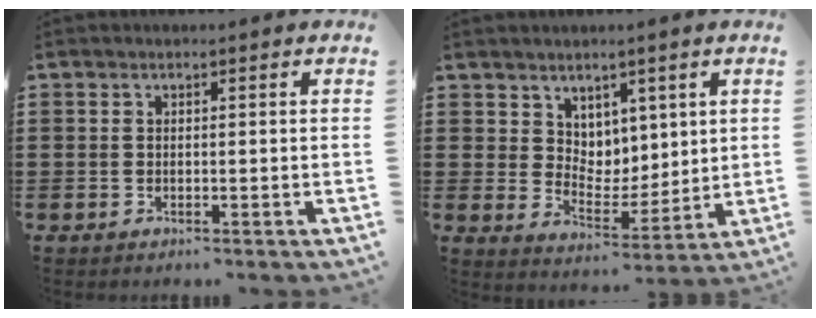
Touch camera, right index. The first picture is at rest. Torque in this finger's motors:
{"motor_torque": [-0.15, 0.18, 0.11, 0.02]}